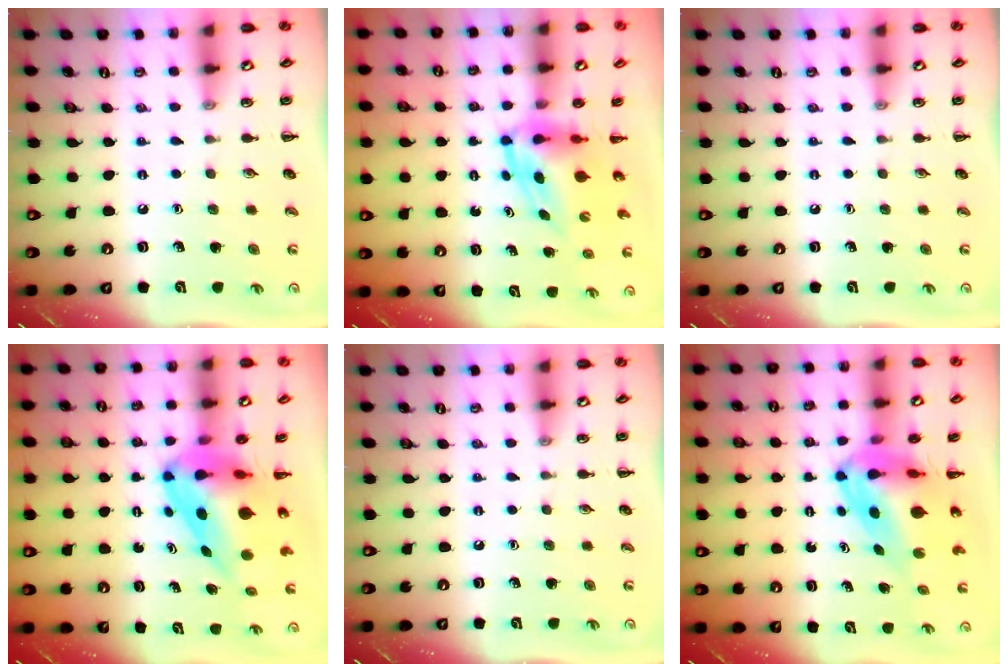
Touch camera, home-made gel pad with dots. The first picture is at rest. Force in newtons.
{"total": 4.5, "press": 4.4, "slide": 0.7}
{"total": 0.0}
{"total": 9.1, "press": 8.8, "slide": 2.4}
{"total": 0.0}
{"total": 7.8, "press": 7.5, "slide": 2.1}